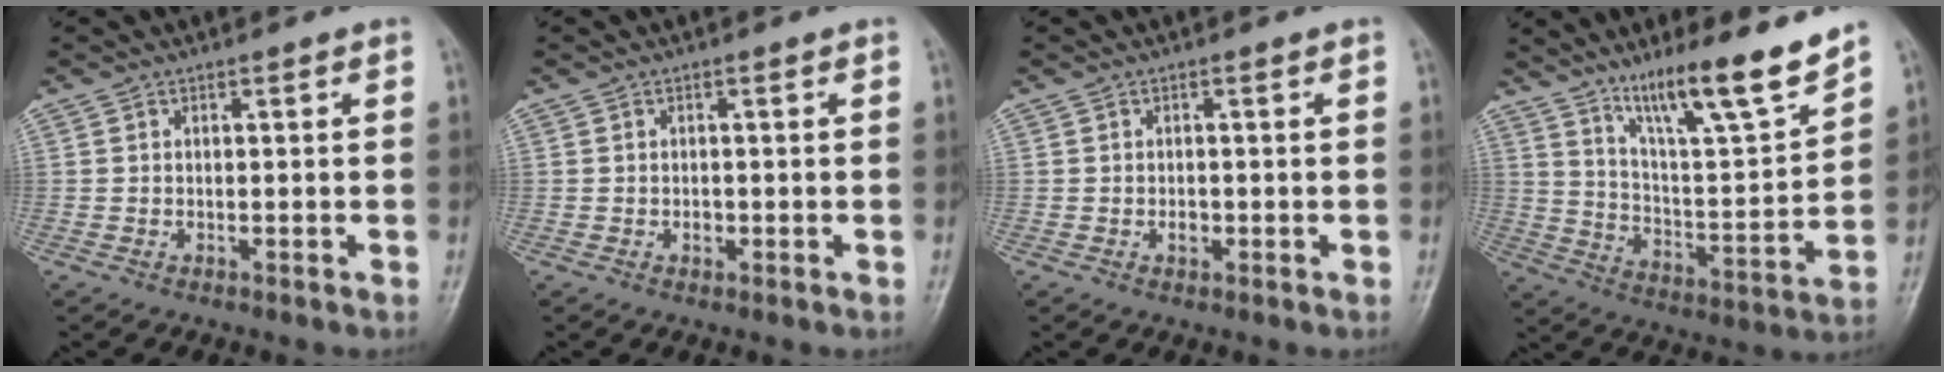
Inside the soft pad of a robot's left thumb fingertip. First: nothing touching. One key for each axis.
{"total": 1.1, "fx": -0.2, "fy": 0.9, "fz": 0.6, "tx": -0.006, "ty": 0.002, "tz": -0.003}
{"total": 1.4, "fx": -0.4, "fy": 1.0, "fz": 0.9, "tx": -0.010, "ty": 0.002, "tz": -0.005}
{"total": 15.9, "fx": 12.0, "fy": 1.9, "fz": 10.2, "tx": -0.152, "ty": -0.079, "tz": 0.210}